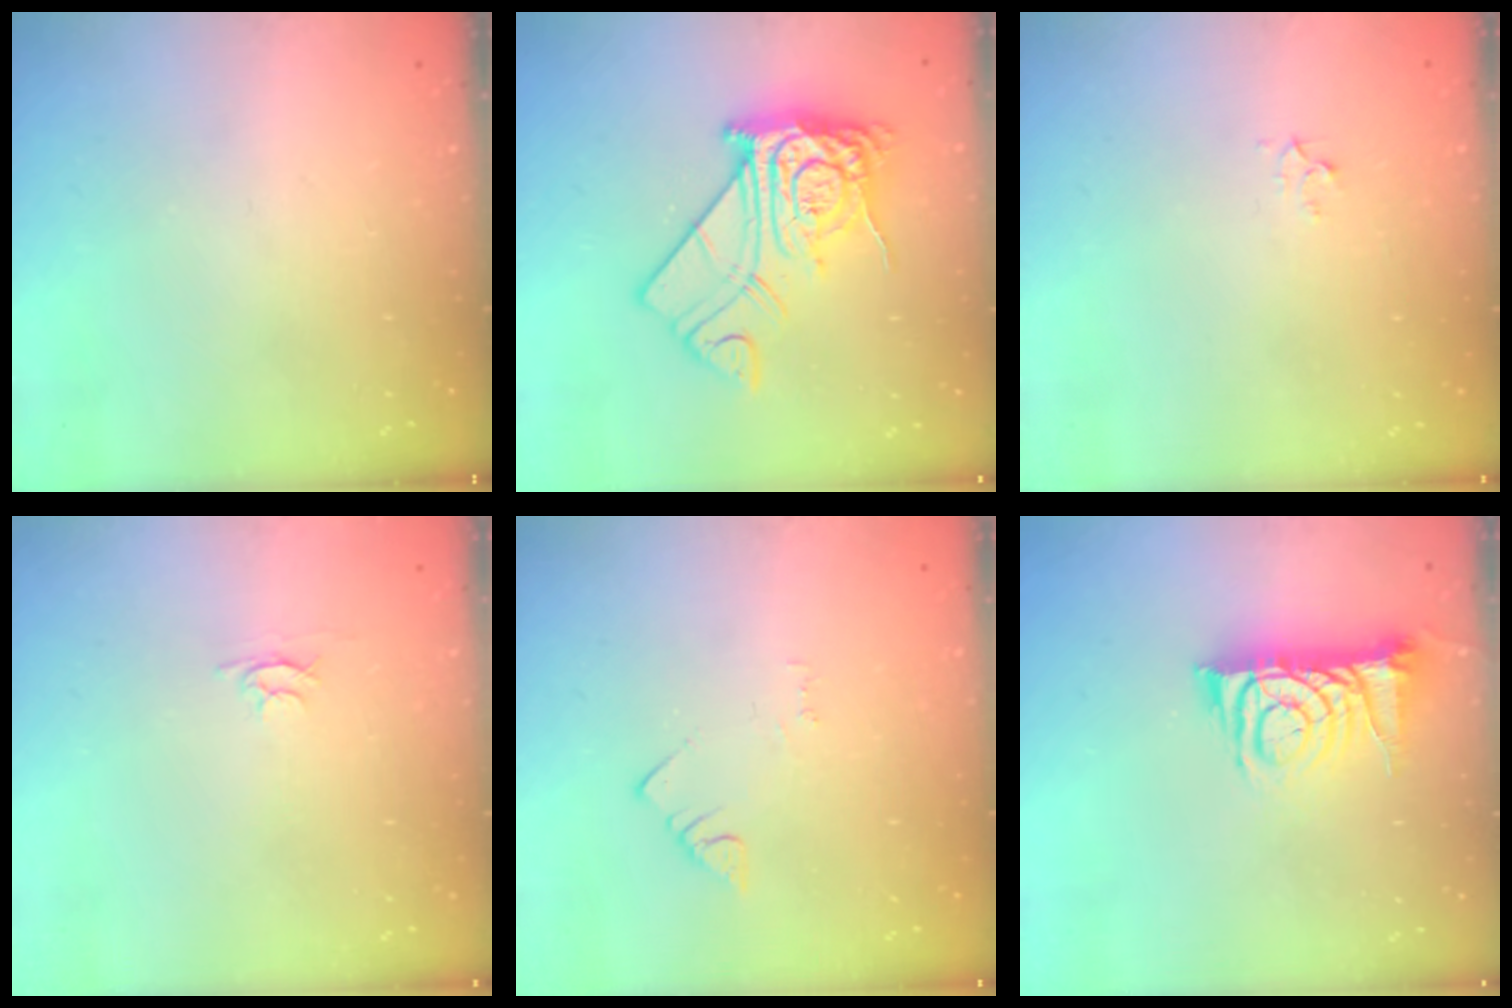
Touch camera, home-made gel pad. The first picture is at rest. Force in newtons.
{"total": 15.7, "press": 15.6, "slide": 1.6}
{"total": 2.3, "press": 2.3, "slide": 0.2}
{"total": 2.4, "press": 2.4, "slide": 0.3}
{"total": 1.5, "press": 1.5, "slide": 0.3}
{"total": 10.3, "press": 10.3, "slide": 1.0}